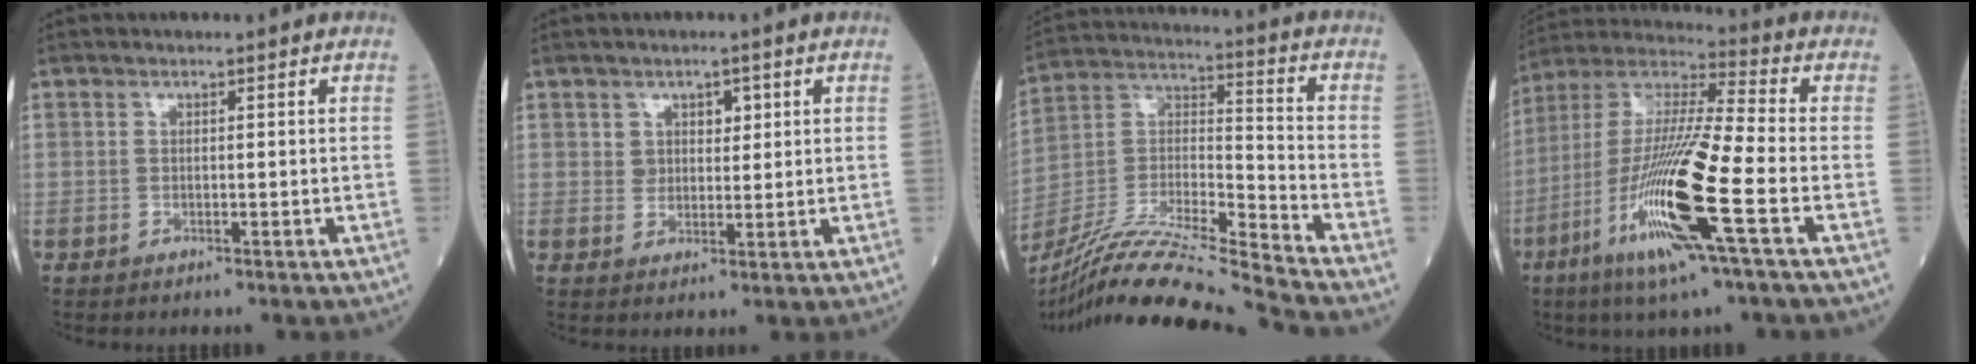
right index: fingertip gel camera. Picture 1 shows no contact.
{"total": 3.2, "force": [1.4, 2.4, 1.5], "torque": [-0.015, 0.002, 0.022]}
{"total": 20.0, "force": [-18.2, -1.8, 8.1], "torque": [-0.169, -0.004, -0.331]}
{"total": 18.9, "force": [-7.1, 0.4, 17.6], "torque": [-0.376, -0.029, -0.143]}